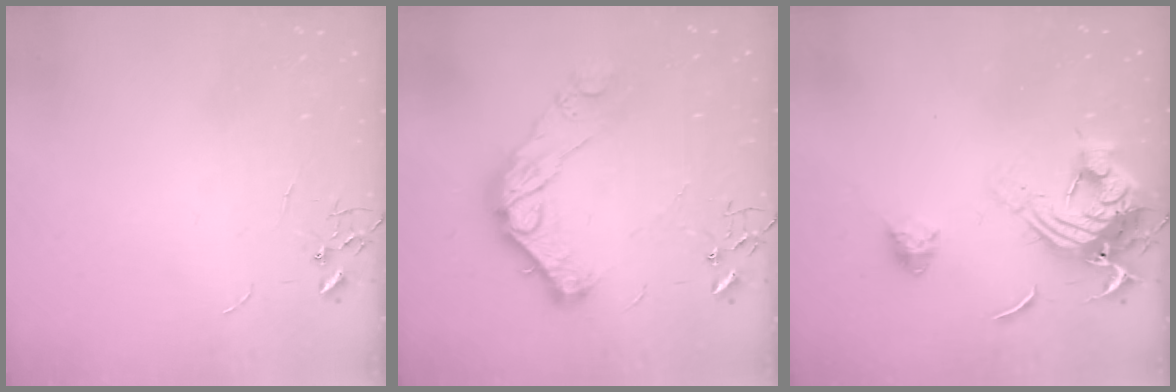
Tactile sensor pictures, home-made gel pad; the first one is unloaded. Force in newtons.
{"total": 16.1, "press": 16.1, "slide": 1.1}
{"total": 15.5, "press": 15.4, "slide": 1.9}